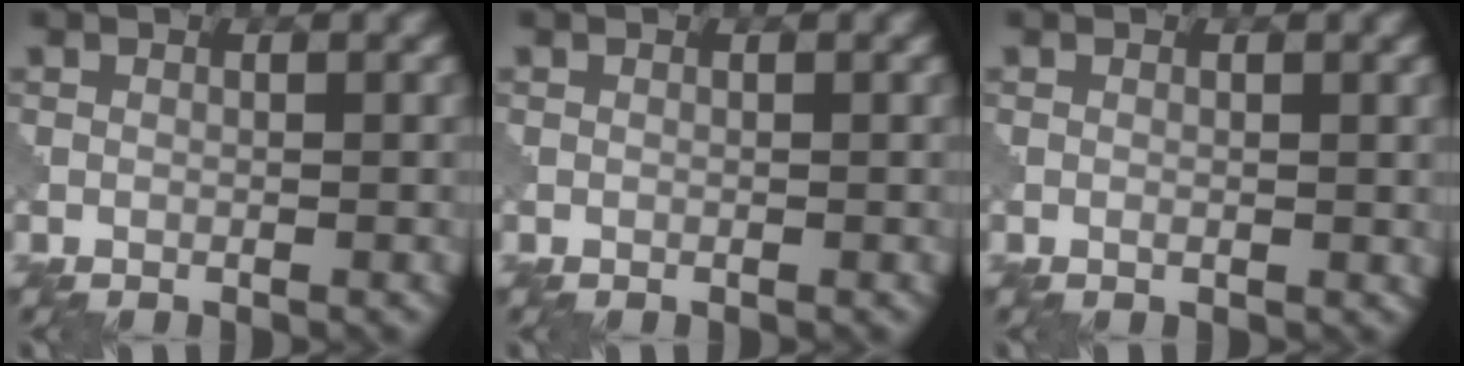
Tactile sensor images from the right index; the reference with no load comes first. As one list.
[{"total": 0.0}, {"total": 0.6, "force": [0.0, 0.3, 0.5], "torque": [-0.009, -0.002, -0.001]}]